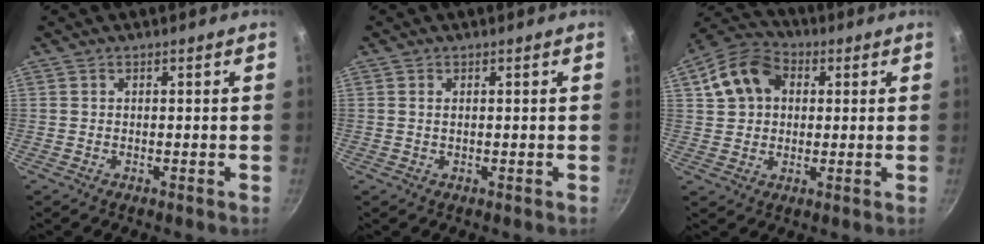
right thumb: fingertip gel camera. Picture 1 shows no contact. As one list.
[{"total": 0.8, "force": [0.3, 0.4, 0.7], "torque": [-0.013, 0.000, 0.006]}, {"total": 11.5, "force": [3.0, 8.9, 6.7], "torque": [-0.101, 0.019, 0.037]}]